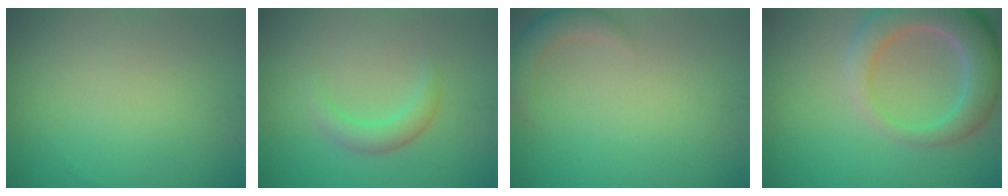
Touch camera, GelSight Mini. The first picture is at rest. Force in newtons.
{"total": 2.1, "press": 2.1, "slide": 0.2}
{"total": 2.2, "press": 2.2, "slide": 0.2}
{"total": 6.8, "press": 6.7, "slide": 0.9}